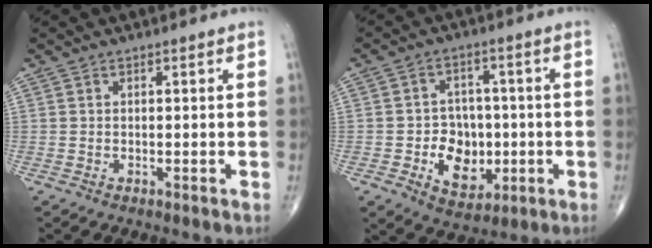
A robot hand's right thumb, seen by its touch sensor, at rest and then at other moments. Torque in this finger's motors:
{"motor_torque": [0.06, 0.30, 0.54, 0.33, 0.18]}